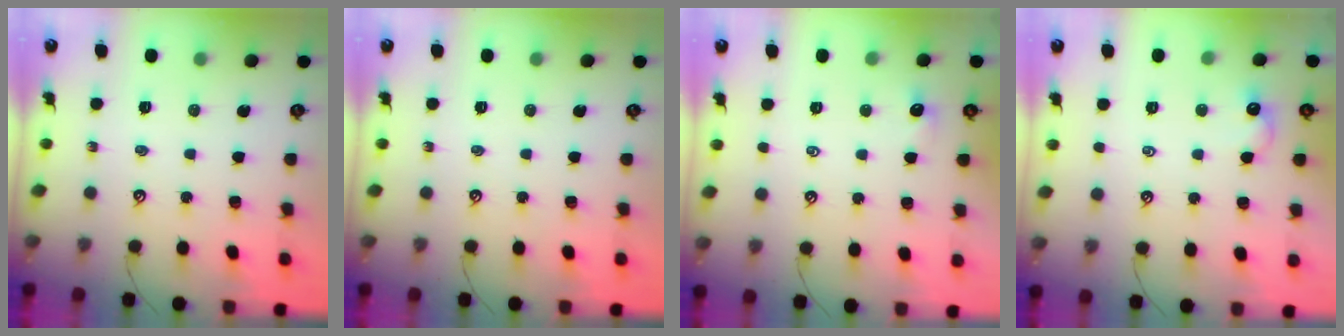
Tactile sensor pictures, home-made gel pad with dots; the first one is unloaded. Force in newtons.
{"total": 0.0}
{"total": 2.1, "press": 2.1, "slide": 0.3}
{"total": 1.1, "press": 0.9, "slide": 0.5}